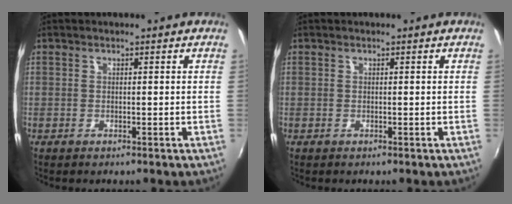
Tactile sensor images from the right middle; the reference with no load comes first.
{"total": 0.0}